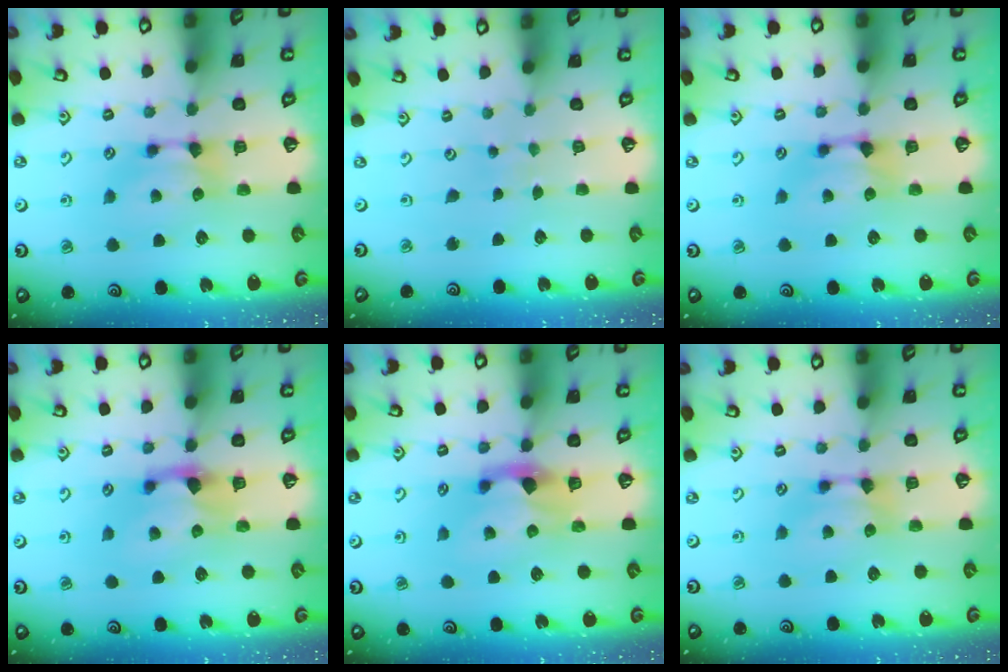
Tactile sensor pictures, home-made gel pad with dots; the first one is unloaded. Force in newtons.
{"total": 6.2, "press": 6.2, "slide": 0.4}
{"total": 0.8, "press": 0.3, "slide": 0.7}
{"total": 1.4, "press": 0.9, "slide": 1.0}
{"total": 2.3, "press": 1.9, "slide": 1.2}
{"total": 0.0}